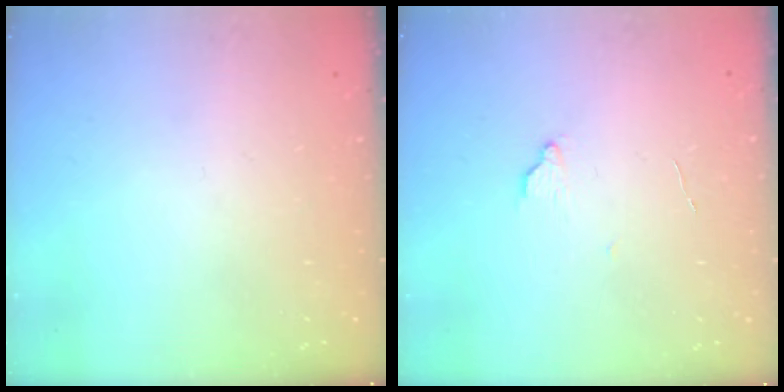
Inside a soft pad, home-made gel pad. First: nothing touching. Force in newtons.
{"total": 3.8, "press": 3.7, "slide": 0.4}